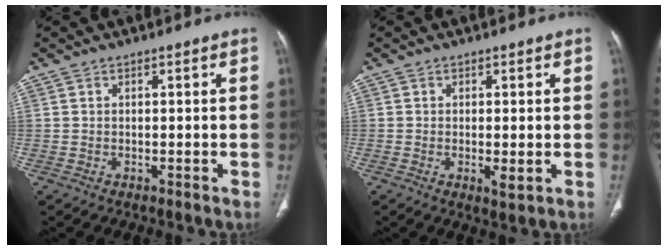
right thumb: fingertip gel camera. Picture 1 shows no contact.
{"total": 2.7, "force": [-0.5, 0.7, 2.6], "torque": [-0.044, -0.008, -0.009]}